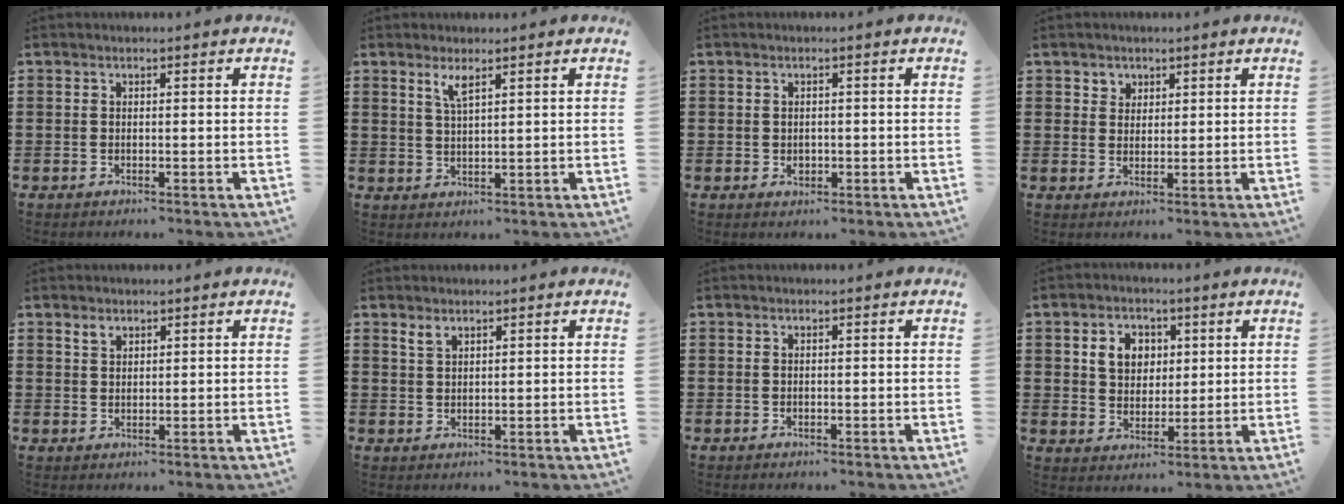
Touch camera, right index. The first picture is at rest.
{"total": 2.7, "force": [1.8, 0.4, 2.0], "torque": [-0.044, 0.001, 0.031]}
{"total": 1.1, "force": [-0.1, 0.8, 0.7], "torque": [-0.016, 0.003, -0.003]}
{"total": 2.1, "force": [1.4, 1.6, 0.0], "torque": [-0.009, 0.008, 0.025]}
{"total": 1.5, "force": [1.2, 0.7, 0.6], "torque": [-0.015, 0.001, 0.024]}
{"total": 1.6, "force": [1.3, 0.6, 0.7], "torque": [-0.018, 0.000, 0.025]}
{"total": 0.0}
{"total": 5.3, "force": [1.7, 4.4, 2.4], "torque": [-0.059, 0.012, 0.027]}